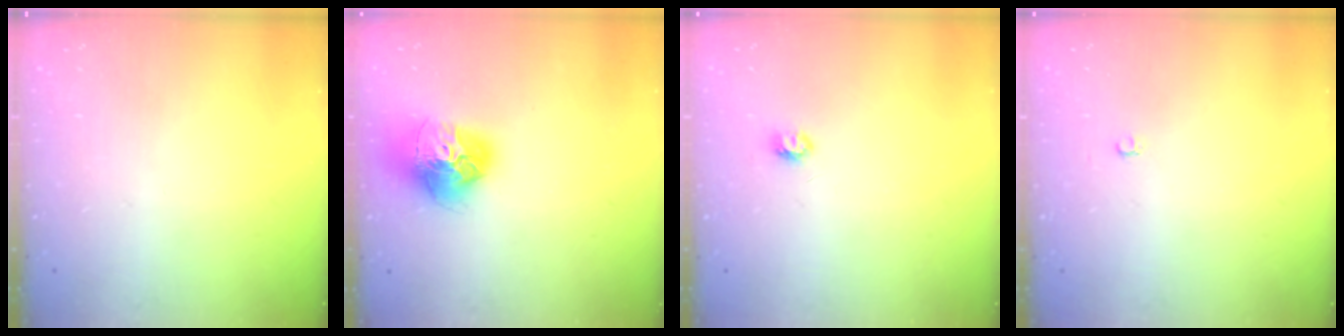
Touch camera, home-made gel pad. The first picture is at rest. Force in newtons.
{"total": 16.9, "press": 16.8, "slide": 1.7}
{"total": 3.4, "press": 3.4, "slide": 0.3}
{"total": 2.6, "press": 2.6, "slide": 0.3}